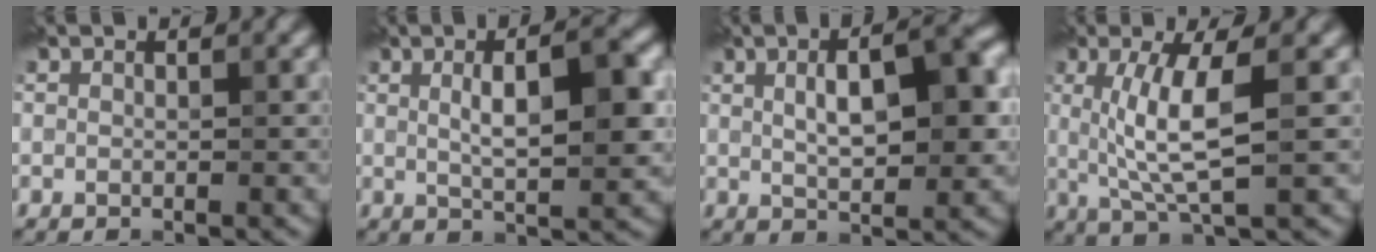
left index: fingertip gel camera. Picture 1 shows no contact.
{"total": 6.2, "force": [1.1, 1.6, 5.9], "torque": [-0.088, 0.007, 0.016]}
{"total": 7.0, "force": [1.5, 2.3, 6.4], "torque": [-0.093, 0.010, 0.022]}
{"total": 5.3, "force": [0.8, 1.0, 5.2], "torque": [-0.106, -0.005, 0.018]}